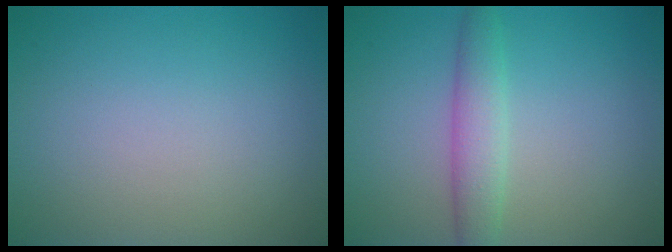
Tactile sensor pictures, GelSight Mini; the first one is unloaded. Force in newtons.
{"total": 2.4, "press": 2.4, "slide": 0.2}